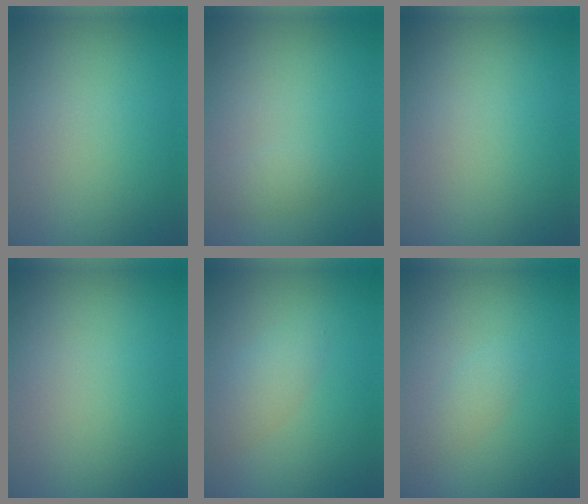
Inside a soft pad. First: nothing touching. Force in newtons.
{"total": 1.2, "press": 1.2, "slide": 0.0}
{"total": 0.0}
{"total": 0.0}
{"total": 2.0, "press": 2.0, "slide": 0.1}
{"total": 1.3, "press": 1.3, "slide": 0.0}